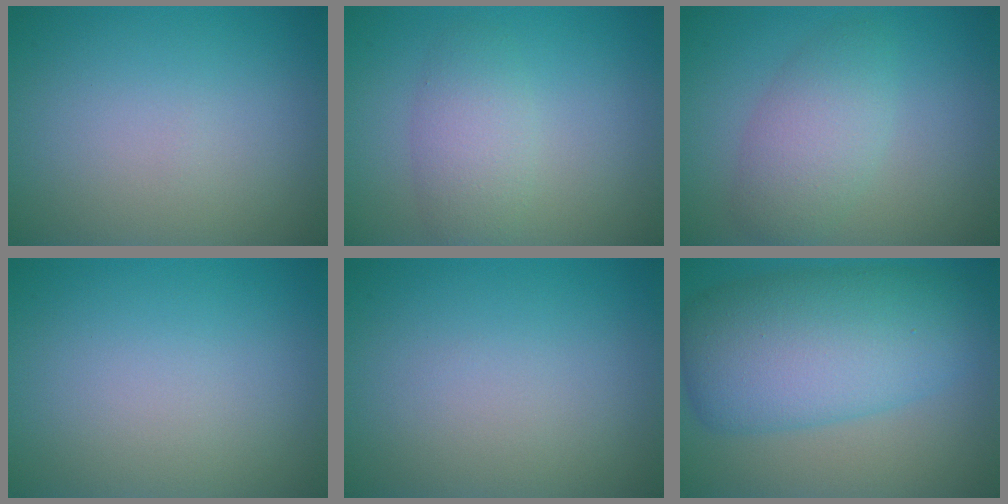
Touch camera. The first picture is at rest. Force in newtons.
{"total": 2.9, "press": 2.9, "slide": 0.2}
{"total": 3.7, "press": 3.7, "slide": 0.3}
{"total": 0.0}
{"total": 0.0}
{"total": 9.9, "press": 9.9, "slide": 0.3}